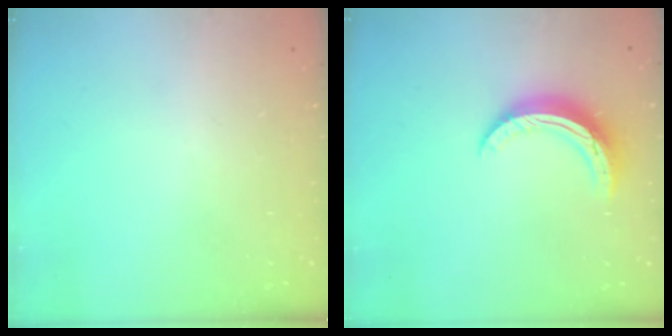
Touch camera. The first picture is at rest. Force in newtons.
{"total": 10.7, "press": 10.7, "slide": 0.2}